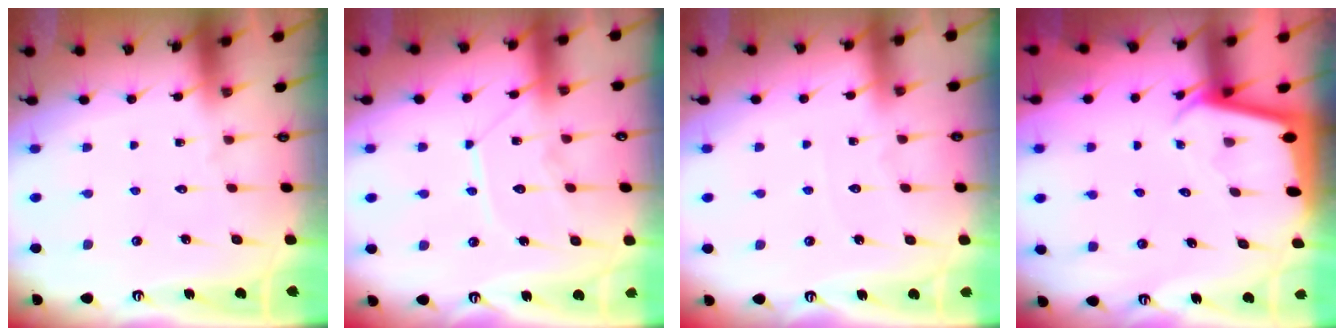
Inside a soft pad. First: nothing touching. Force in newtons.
{"total": 10.3, "press": 10.3, "slide": 0.6}
{"total": 2.2, "press": 2.2, "slide": 0.3}
{"total": 2.2, "press": 2.2, "slide": 0.1}